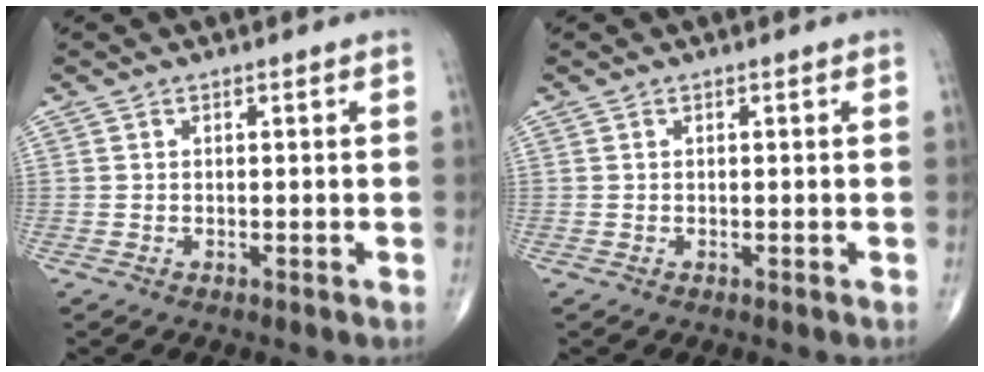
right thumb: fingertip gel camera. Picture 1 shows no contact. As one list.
[{"total": 0.0}]